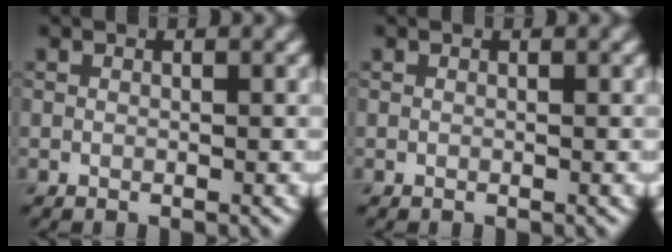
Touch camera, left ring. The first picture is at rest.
{"total": 0.0}